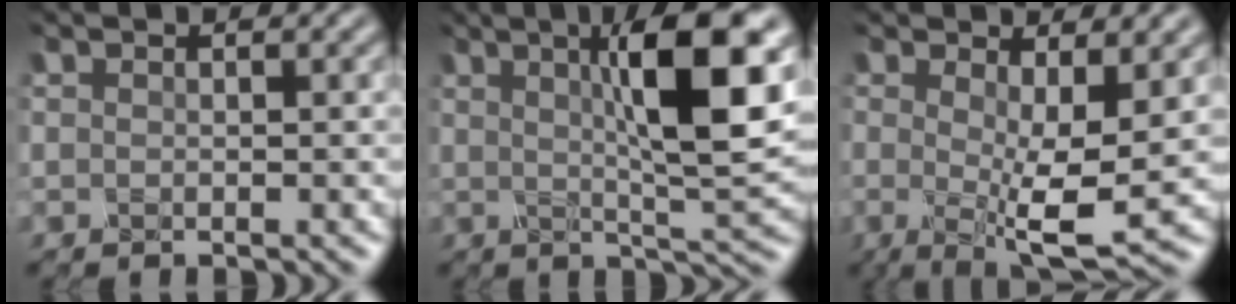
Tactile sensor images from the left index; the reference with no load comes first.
{"total": 10.1, "force": [2.6, 2.4, 9.5], "torque": [-0.136, 0.001, 0.040]}
{"total": 6.7, "force": [0.2, 1.8, 6.4], "torque": [-0.098, -0.014, 0.002]}